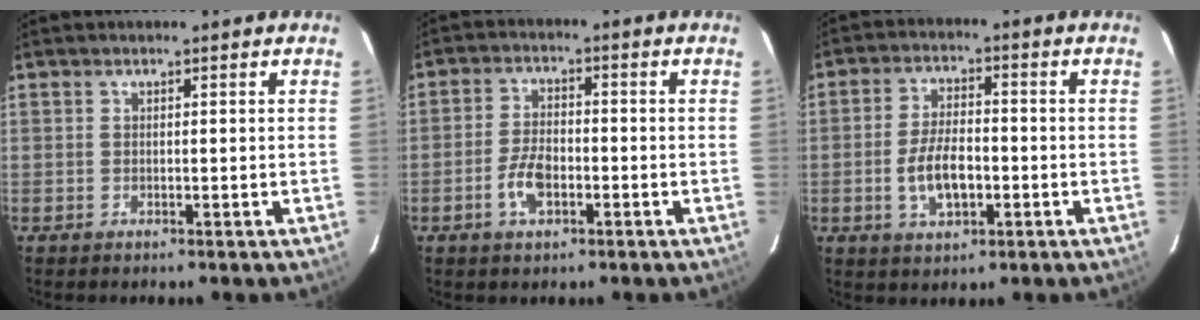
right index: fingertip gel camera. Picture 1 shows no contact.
{"total": 5.8, "force": [-2.4, 3.1, 4.2], "torque": [-0.090, 0.004, -0.042]}
{"total": 8.0, "force": [-2.1, 4.0, 6.6], "torque": [-0.133, -0.001, -0.033]}